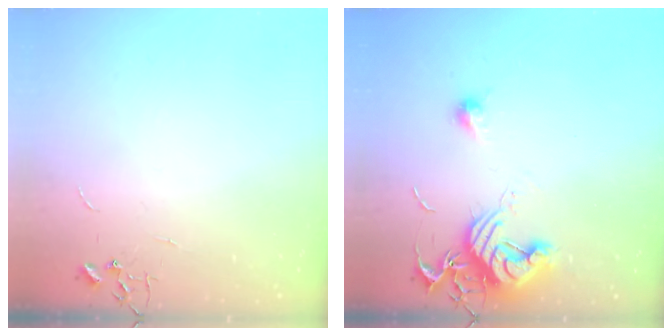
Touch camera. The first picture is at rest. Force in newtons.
{"total": 14.2, "press": 14.2, "slide": 0.8}